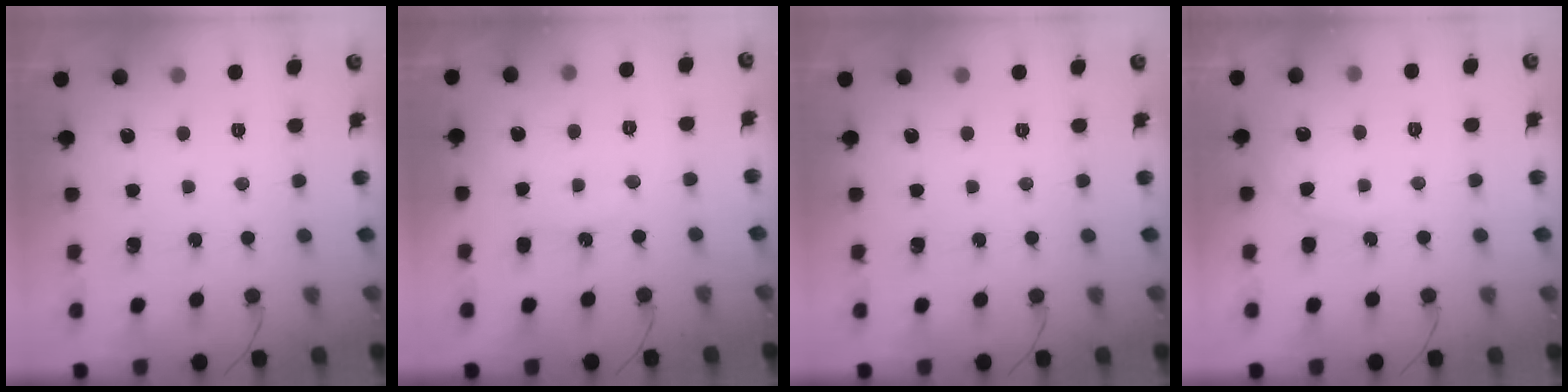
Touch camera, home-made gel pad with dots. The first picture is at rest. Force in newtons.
{"total": 6.4, "press": 6.4, "slide": 0.2}
{"total": 0.0}
{"total": 6.2, "press": 6.2, "slide": 0.7}